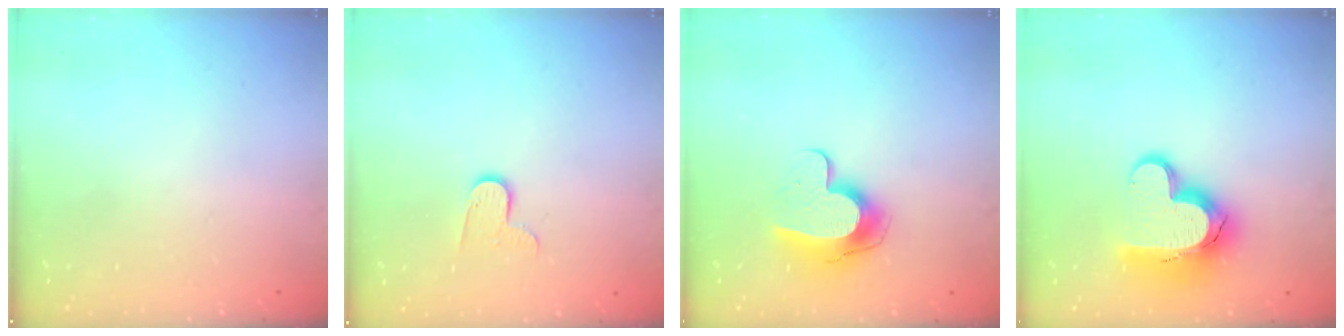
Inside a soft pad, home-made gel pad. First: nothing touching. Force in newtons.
{"total": 7.2, "press": 7.2, "slide": 0.3}
{"total": 10.9, "press": 10.9, "slide": 1.1}
{"total": 15.6, "press": 15.5, "slide": 1.3}